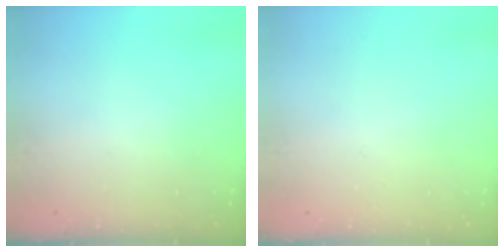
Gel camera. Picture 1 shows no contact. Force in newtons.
{"total": 2.6, "press": 2.6, "slide": 0.2}